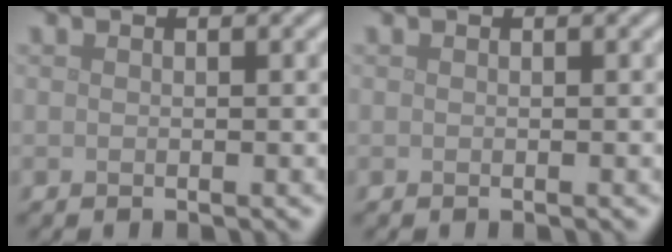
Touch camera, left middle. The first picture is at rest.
{"total": 0.0}